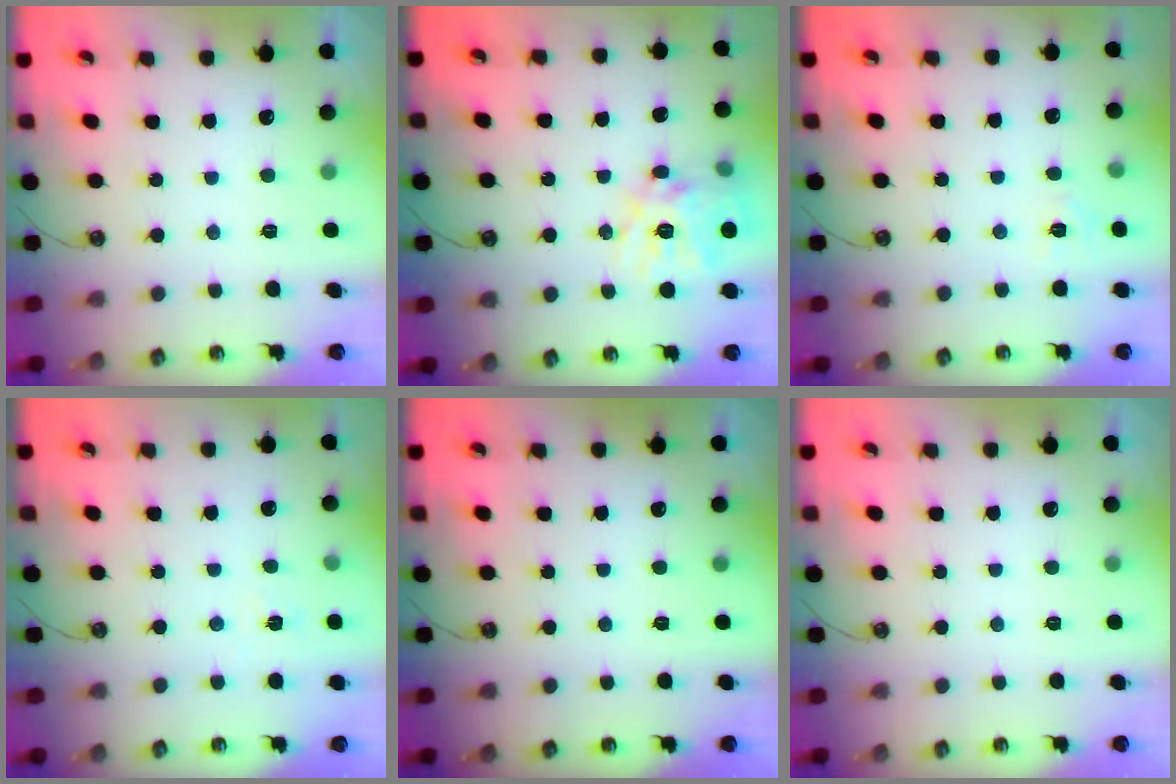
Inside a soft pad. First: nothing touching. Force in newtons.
{"total": 16.4, "press": 16.2, "slide": 2.5}
{"total": 5.7, "press": 5.6, "slide": 0.7}
{"total": 2.6, "press": 2.6, "slide": 0.2}
{"total": 0.0}
{"total": 0.0}